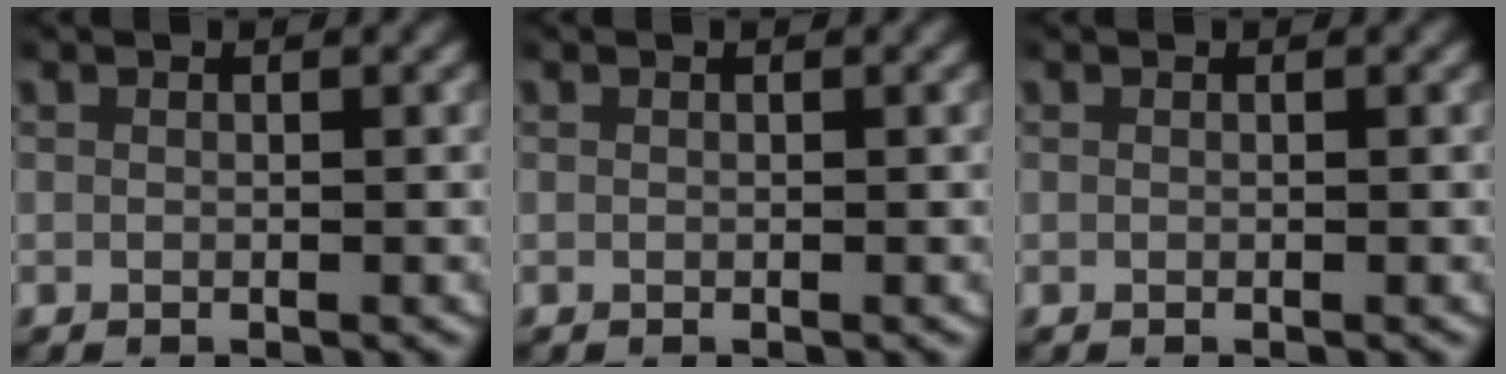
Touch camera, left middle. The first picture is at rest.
{"total": 0.0}
{"total": 0.0}